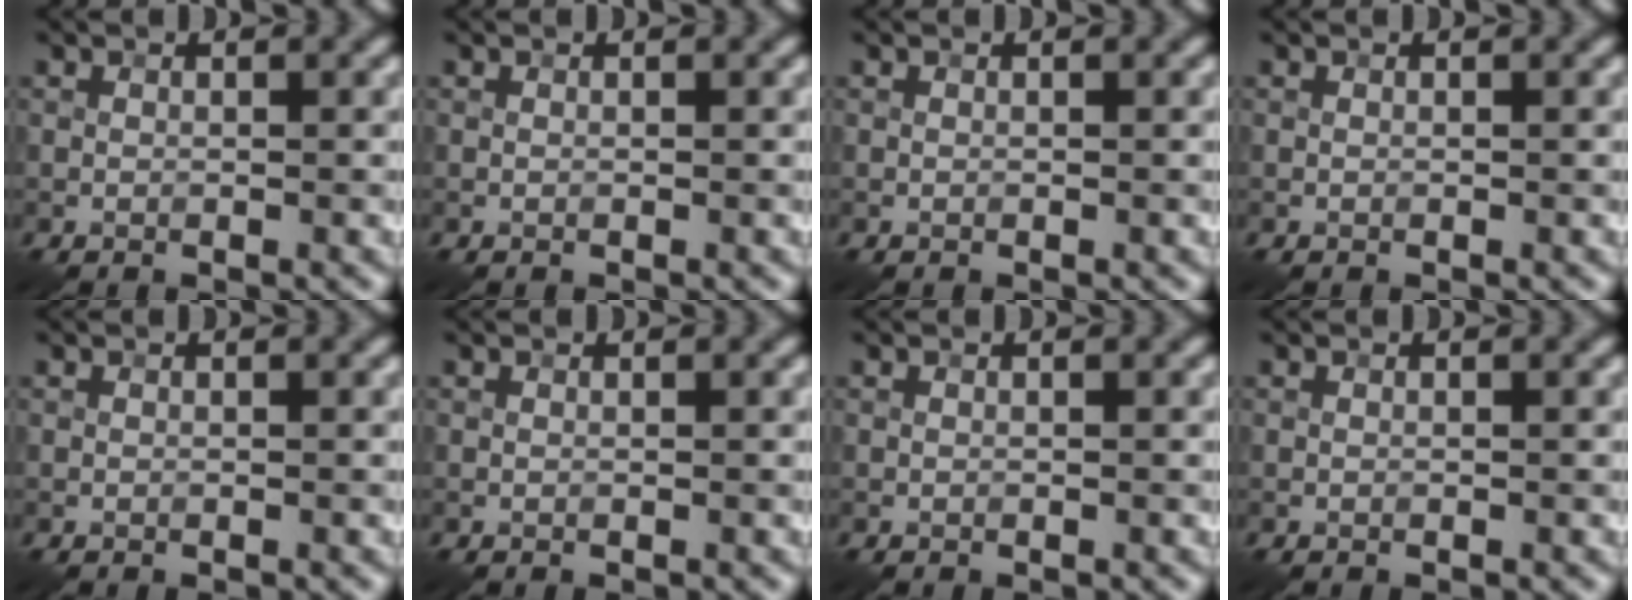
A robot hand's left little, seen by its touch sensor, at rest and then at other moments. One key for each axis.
{"total": 0.0}
{"total": 0.0}
{"total": 0.0}
{"total": 0.0}
{"total": 0.0}
{"total": 0.0}
{"total": 0.0}